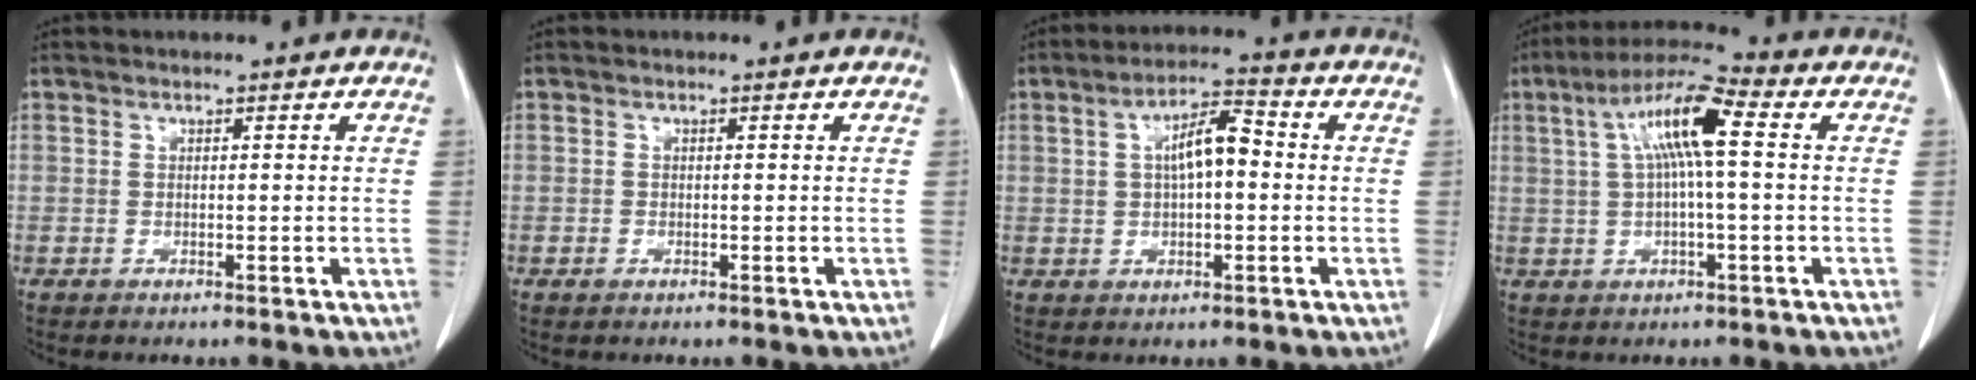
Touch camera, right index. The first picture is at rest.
{"total": 0.7, "force": [-0.3, 0.5, 0.4], "torque": [-0.008, 0.002, -0.004]}
{"total": 7.2, "force": [0.8, 2.6, 6.7], "torque": [-0.125, 0.025, 0.012]}
{"total": 10.4, "force": [1.9, 1.6, 10.1], "torque": [-0.197, 0.032, 0.033]}